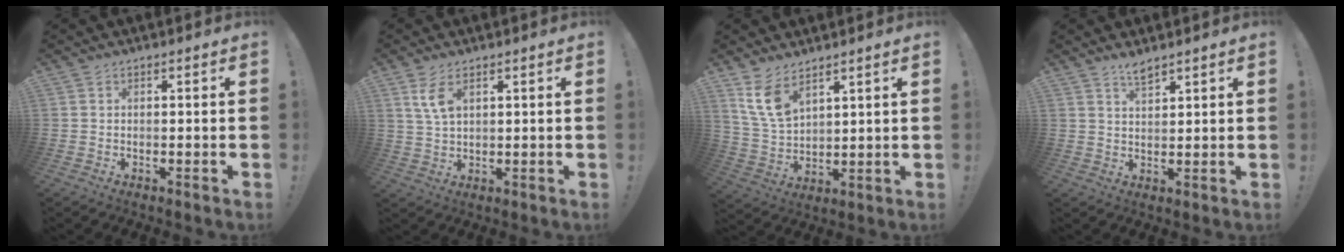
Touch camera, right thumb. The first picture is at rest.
{"total": 5.6, "force": [2.8, 2.7, 4.1], "torque": [-0.072, -0.010, 0.052]}
{"total": 9.5, "force": [6.5, 5.1, 4.8], "torque": [-0.093, -0.033, 0.130]}
{"total": 3.9, "force": [3.3, 0.8, 2.1], "torque": [-0.037, -0.019, 0.056]}